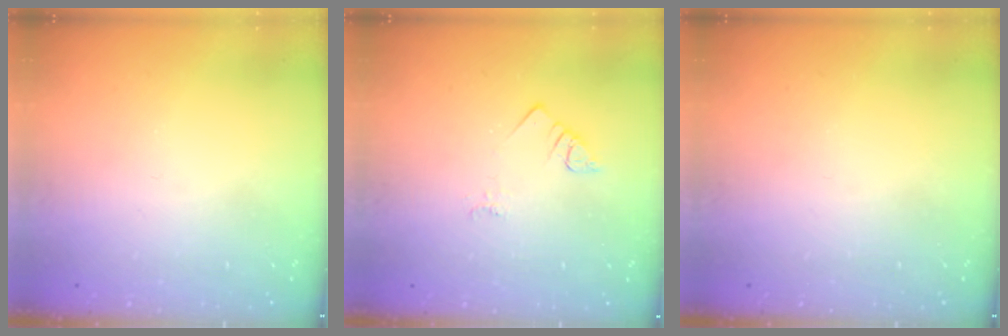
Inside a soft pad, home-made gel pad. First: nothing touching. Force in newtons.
{"total": 2.3, "press": 2.3, "slide": 0.4}
{"total": 0.0}